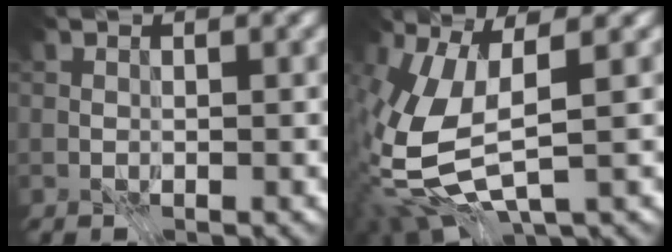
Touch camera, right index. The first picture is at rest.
{"total": 9.9, "force": [-2.6, 4.4, 8.5], "torque": [-0.209, -0.018, -0.047]}